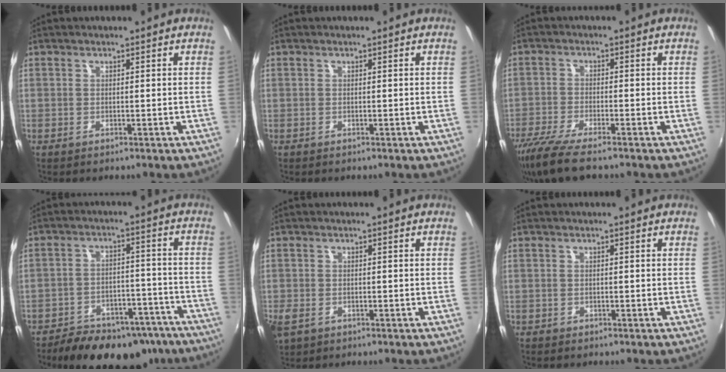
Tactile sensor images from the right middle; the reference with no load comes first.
{"total": 0.0}
{"total": 10.4, "force": [-8.3, 1.8, 6.0], "torque": [-0.143, -0.038, -0.153]}
{"total": 21.4, "force": [-17.1, 9.4, 8.9], "torque": [-0.162, 0.016, -0.215]}
{"total": 4.9, "force": [-2.2, 3.2, 2.9], "torque": [-0.068, -0.013, -0.042]}
{"total": 0.9, "force": [-0.7, 0.6, 0.1], "torque": [-0.006, -0.002, -0.011]}